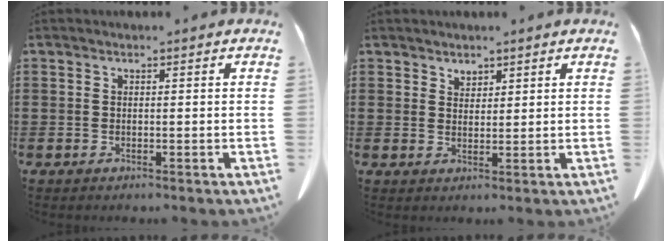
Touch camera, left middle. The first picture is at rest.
{"total": 1.8, "force": [1.6, 0.7, 0.1], "torque": [-0.005, 0.001, 0.032]}